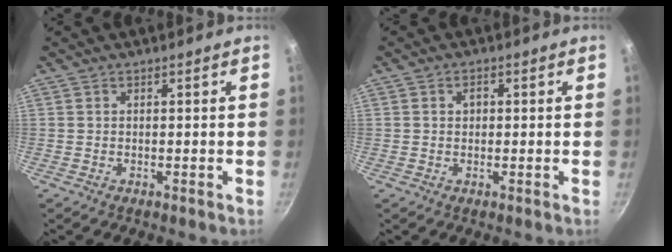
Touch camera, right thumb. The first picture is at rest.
{"total": 1.8, "force": [0.3, 1.5, 1.1], "torque": [-0.010, 0.003, 0.002]}